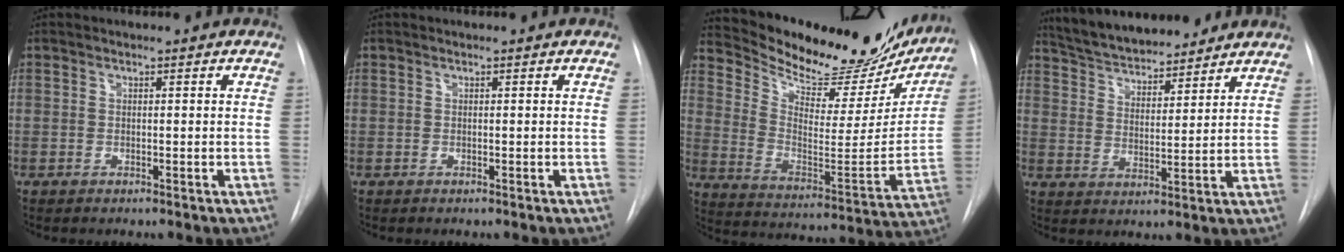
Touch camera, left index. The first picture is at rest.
{"total": 0.0}
{"total": 24.5, "force": [22.0, 6.5, 8.4], "torque": [-0.130, -0.057, 0.305]}
{"total": 14.0, "force": [12.8, 3.1, 4.8], "torque": [-0.077, 0.014, 0.207]}